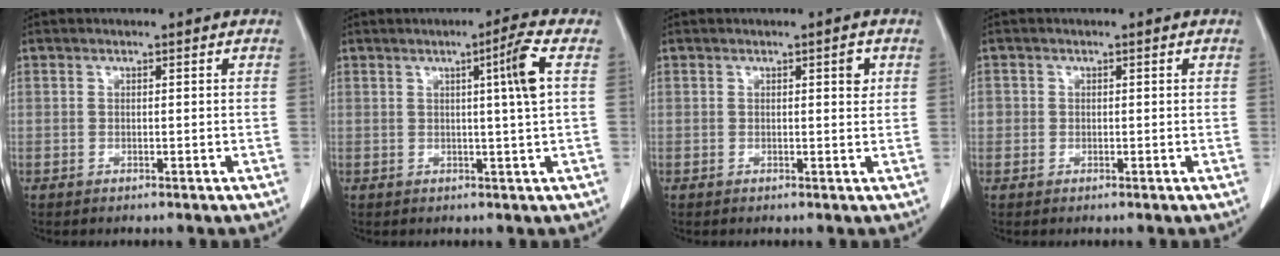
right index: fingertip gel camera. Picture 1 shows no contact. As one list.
[{"total": 5.2, "force": [1.1, -1.4, 4.9], "torque": [-0.078, -0.003, 0.018]}, {"total": 1.8, "force": [0.7, 0.4, 1.6], "torque": [-0.021, 0.000, 0.009]}, {"total": 1.4, "force": [0.0, 1.4, 0.2], "torque": [0.007, 0.006, -0.002]}]